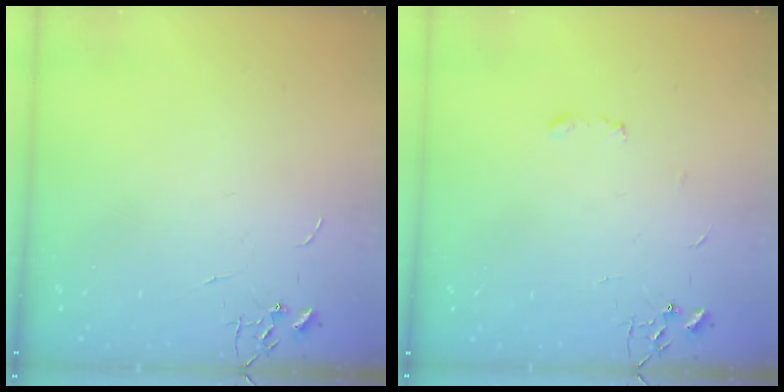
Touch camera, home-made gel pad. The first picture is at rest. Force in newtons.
{"total": 3.1, "press": 3.0, "slide": 0.6}